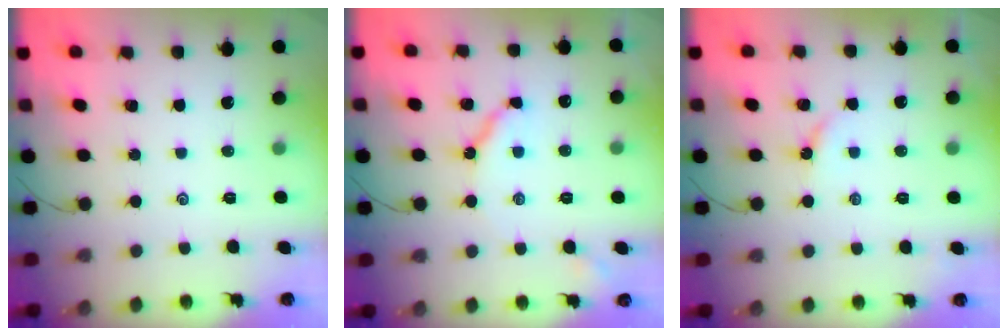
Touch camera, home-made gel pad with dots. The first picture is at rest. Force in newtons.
{"total": 7.1, "press": 7.0, "slide": 0.8}
{"total": 2.7, "press": 2.7, "slide": 0.3}